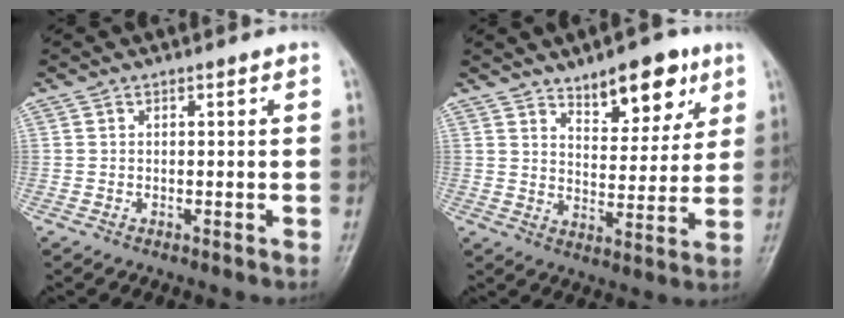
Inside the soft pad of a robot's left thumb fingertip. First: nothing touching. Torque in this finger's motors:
{"motor_torque": [0.28, 0.26, 0.06, -0.19, 0.12]}